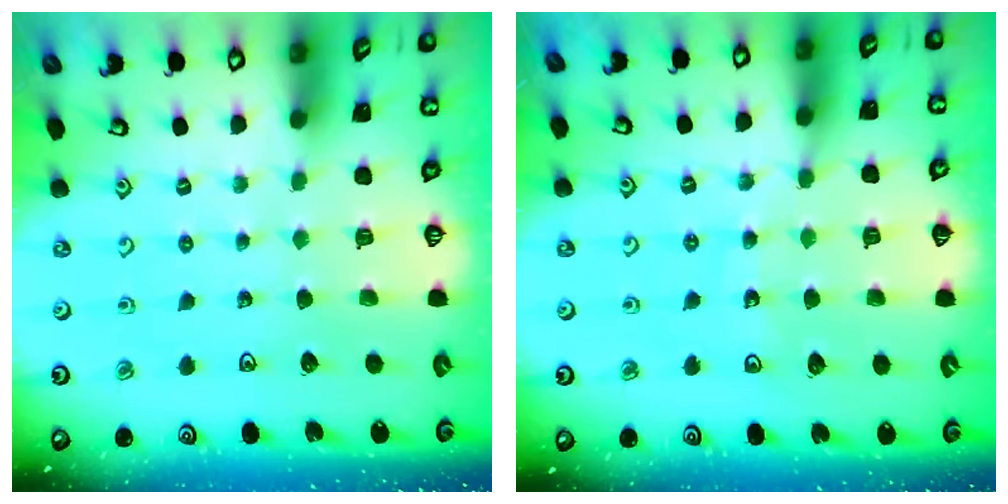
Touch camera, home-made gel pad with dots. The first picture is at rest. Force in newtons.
{"total": 9.5, "press": 8.9, "slide": 3.3}